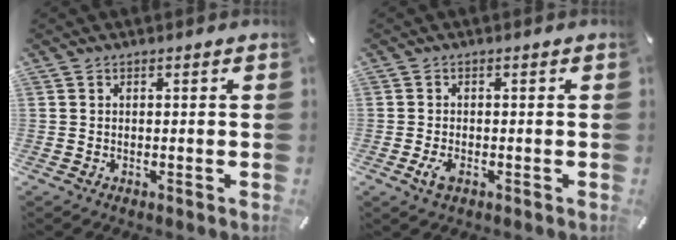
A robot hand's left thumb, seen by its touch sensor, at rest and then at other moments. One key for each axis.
{"total": 2.6, "fx": -0.9, "fy": 1.2, "fz": 2.1, "tx": -0.055, "ty": -0.006, "tz": -0.021}